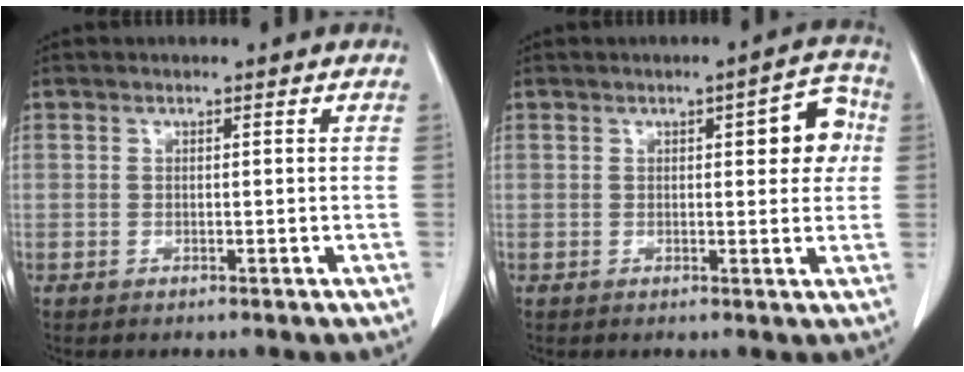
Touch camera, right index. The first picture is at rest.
{"total": 6.1, "force": [1.3, 2.0, 5.6], "torque": [-0.058, 0.016, 0.012]}